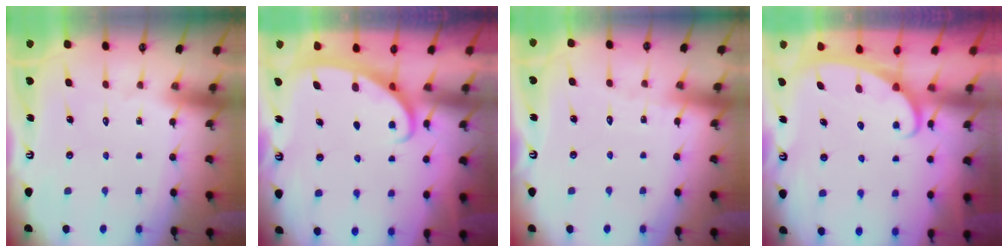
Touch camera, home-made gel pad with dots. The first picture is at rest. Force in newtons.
{"total": 2.6, "press": 2.6, "slide": 0.4}
{"total": 2.7, "press": 2.7, "slide": 0.2}
{"total": 2.3, "press": 2.3, "slide": 0.3}